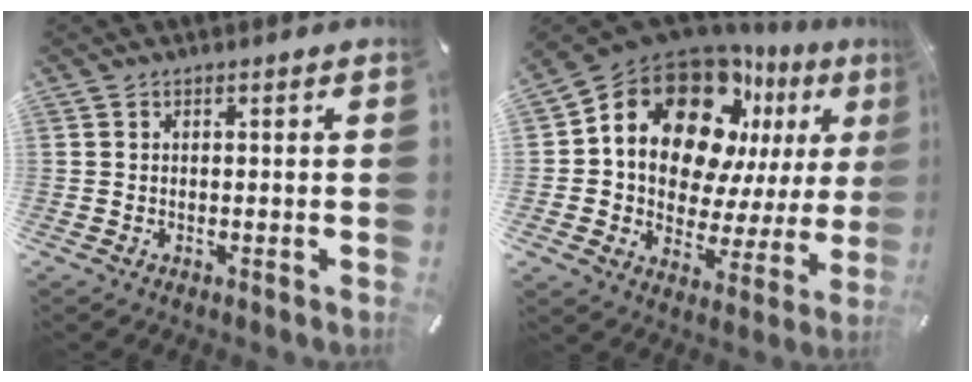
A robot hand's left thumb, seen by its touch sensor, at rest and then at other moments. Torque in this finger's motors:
{"motor_torque": [2.51, 2.50, 1.98, -0.79, 0.49]}